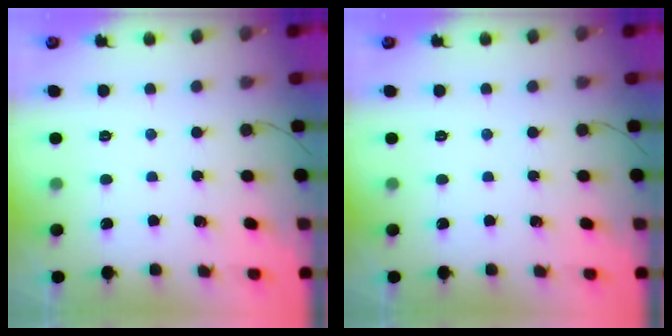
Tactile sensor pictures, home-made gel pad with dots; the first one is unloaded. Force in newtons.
{"total": 0.0}